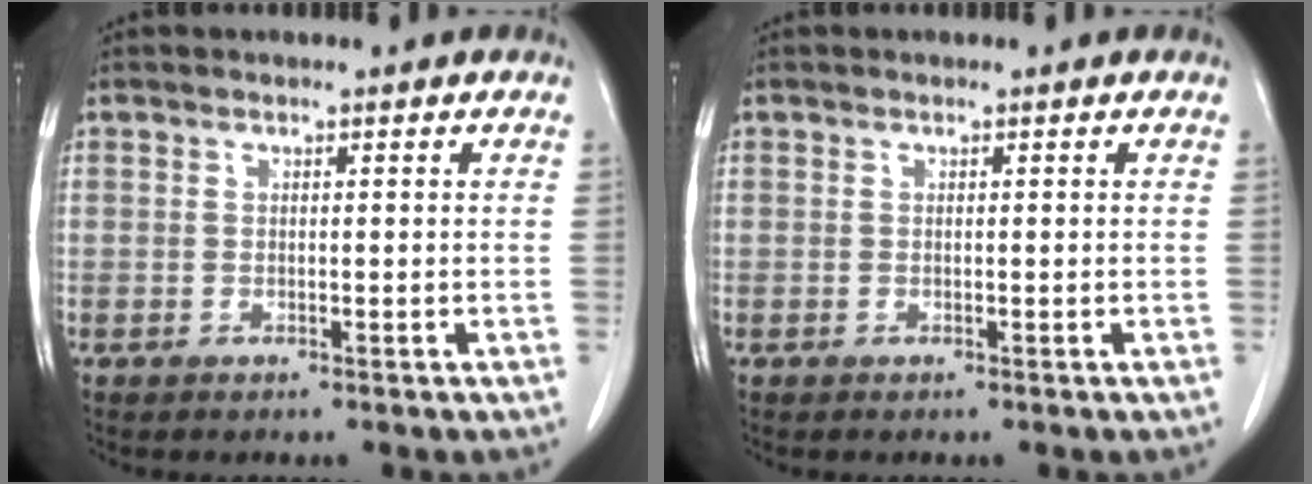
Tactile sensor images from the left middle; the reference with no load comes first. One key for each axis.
{"total": 0.0}